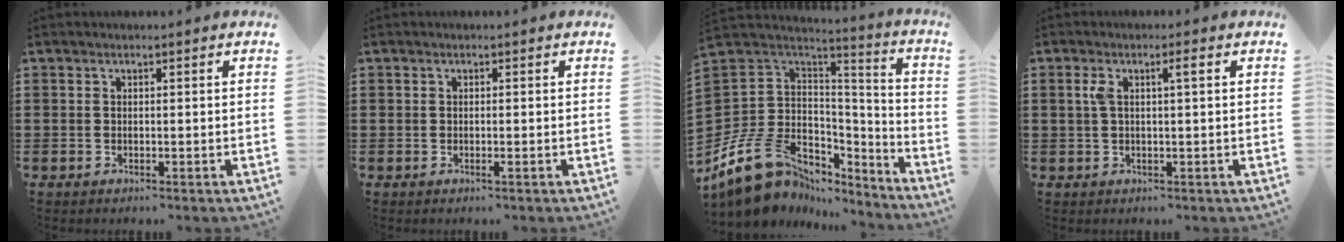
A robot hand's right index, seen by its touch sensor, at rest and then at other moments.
{"total": 0.6, "force": [-0.1, 0.0, 0.6], "torque": [-0.010, -0.006, -0.001]}
{"total": 13.4, "force": [-7.0, 9.9, 5.7], "torque": [-0.164, 0.017, -0.126]}
{"total": 2.8, "force": [0.7, 0.5, 2.7], "torque": [-0.053, 0.002, 0.009]}